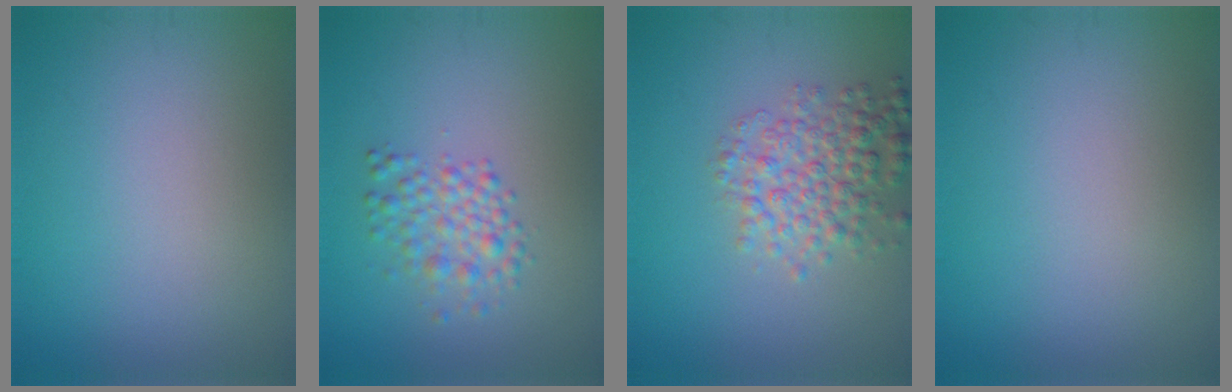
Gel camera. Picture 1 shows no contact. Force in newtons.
{"total": 2.7, "press": 2.7, "slide": 0.1}
{"total": 4.4, "press": 4.4, "slide": 0.1}
{"total": 0.0}